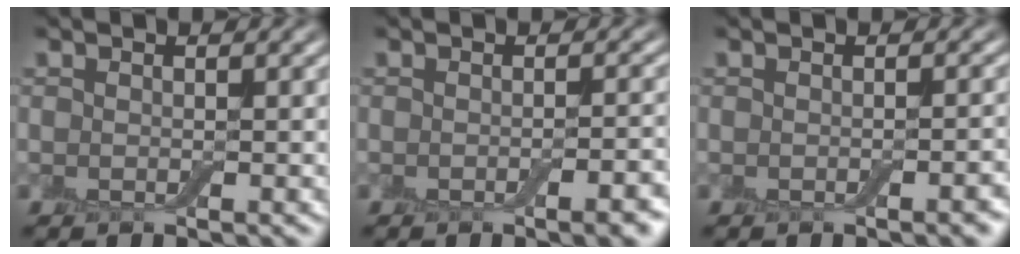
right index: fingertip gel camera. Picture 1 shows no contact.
{"total": 2.9, "force": [-1.2, 0.8, 2.5], "torque": [-0.028, 0.002, -0.018]}
{"total": 1.4, "force": [-0.6, 0.3, 1.3], "torque": [-0.013, 0.002, -0.006]}